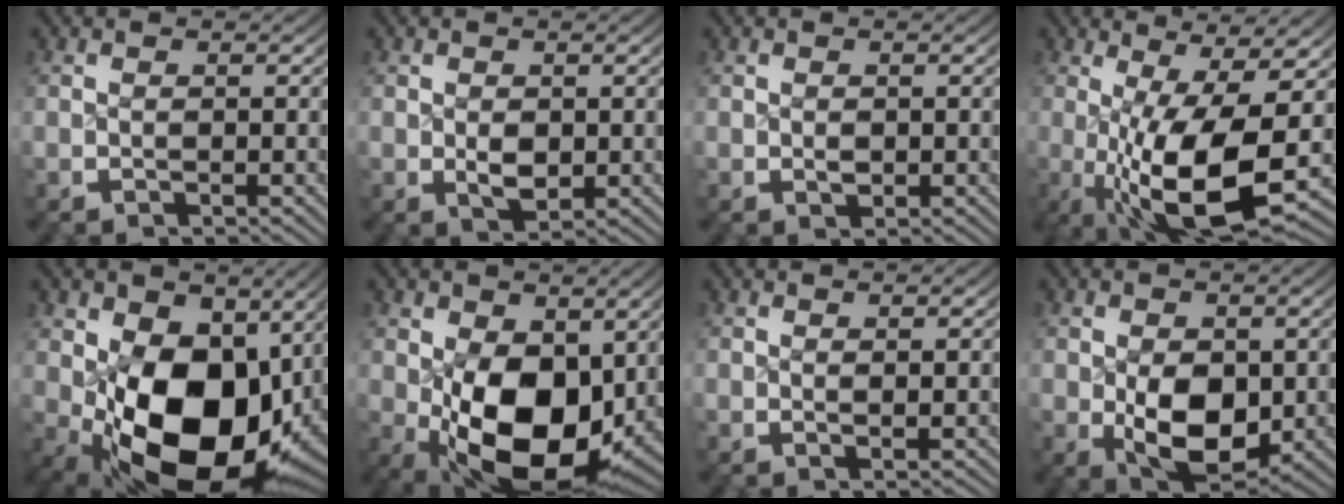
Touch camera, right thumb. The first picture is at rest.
{"total": 2.8, "force": [-0.1, 2.0, 2.0], "torque": [-0.044, -0.023, 0.010]}
{"total": 1.1, "force": [0.1, 0.9, 0.7], "torque": [-0.017, -0.010, 0.008]}
{"total": 13.1, "force": [-1.4, 5.8, 11.7], "torque": [-0.220, -0.047, 0.010]}
{"total": 18.2, "force": [-2.3, 11.8, 13.7], "torque": [-0.255, -0.092, 0.007]}
{"total": 14.1, "force": [-1.7, 9.0, 10.7], "torque": [-0.202, -0.078, 0.011]}
{"total": 0.8, "force": [0.6, 0.1, 0.6], "torque": [-0.007, -0.003, 0.014]}
{"total": 8.2, "force": [-1.1, 5.4, 6.1], "torque": [-0.129, -0.056, 0.007]}